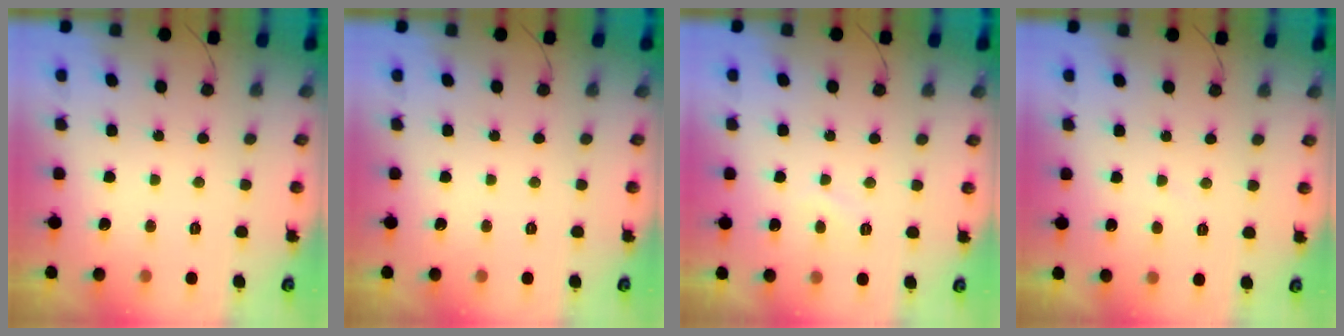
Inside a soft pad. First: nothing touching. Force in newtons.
{"total": 0.0}
{"total": 1.9, "press": 1.8, "slide": 0.5}
{"total": 2.2, "press": 2.1, "slide": 0.4}